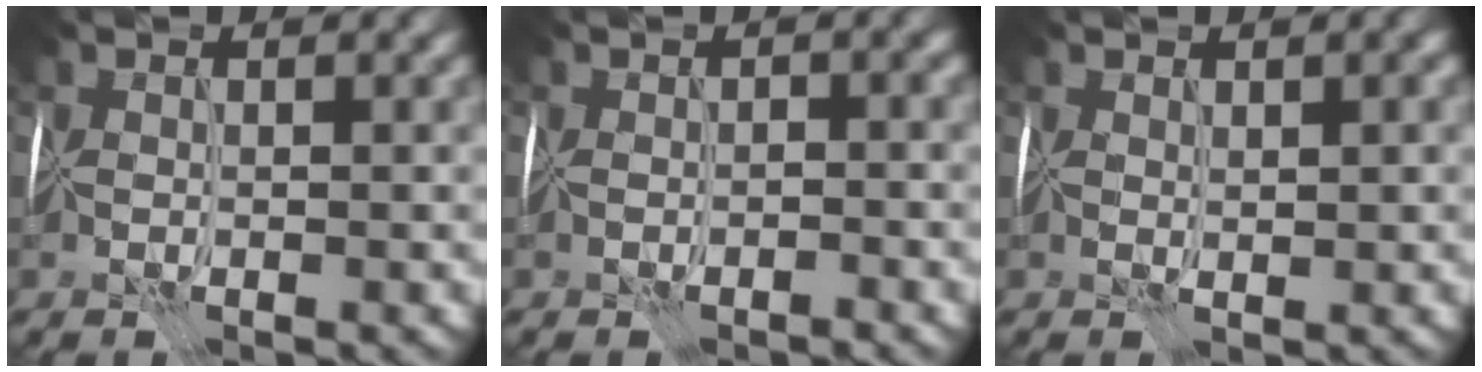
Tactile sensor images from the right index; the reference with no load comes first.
{"total": 0.9, "force": [-0.8, 0.4, 0.3], "torque": [0.001, 0.010, -0.013]}
{"total": 1.0, "force": [0.5, 0.5, 0.6], "torque": [-0.010, 0.002, 0.011]}